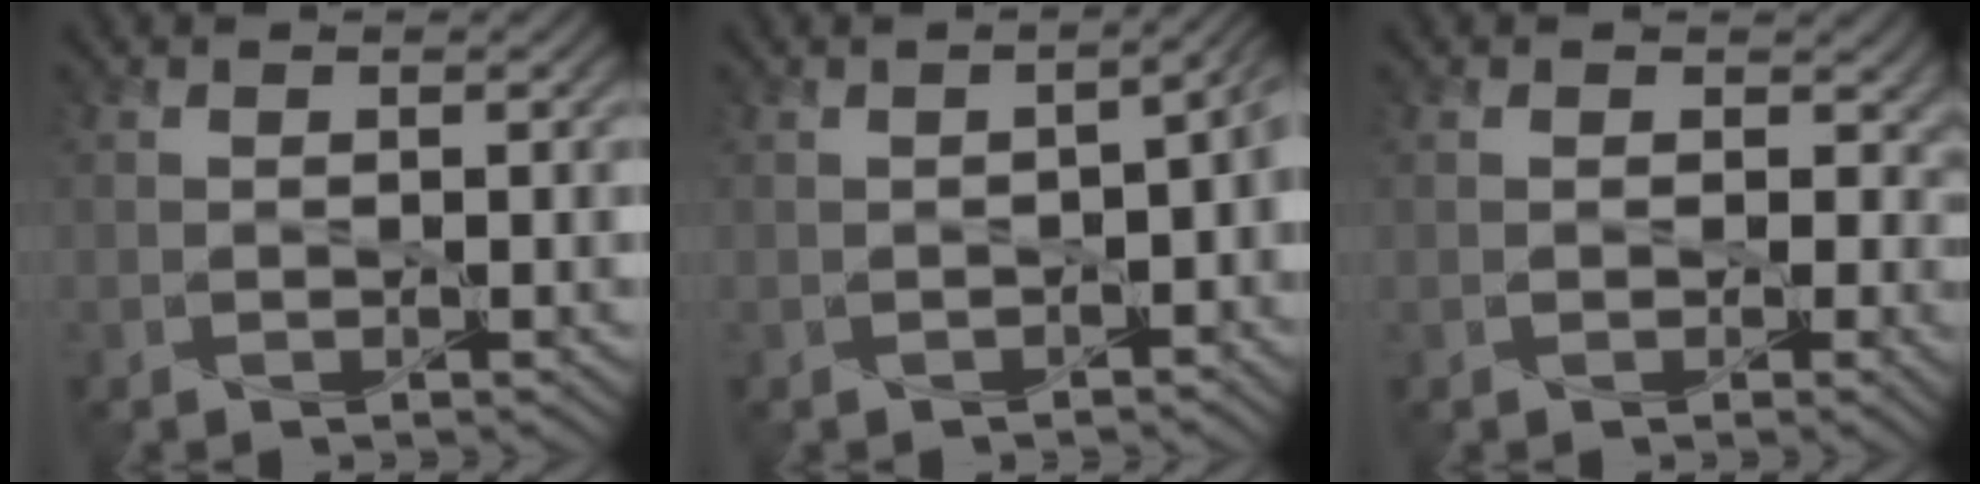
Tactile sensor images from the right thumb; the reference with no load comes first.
{"total": 3.5, "force": [-1.5, 1.6, 2.7], "torque": [-0.034, -0.012, -0.019]}
{"total": 4.4, "force": [0.3, 3.5, 2.7], "torque": [-0.036, -0.006, -0.002]}